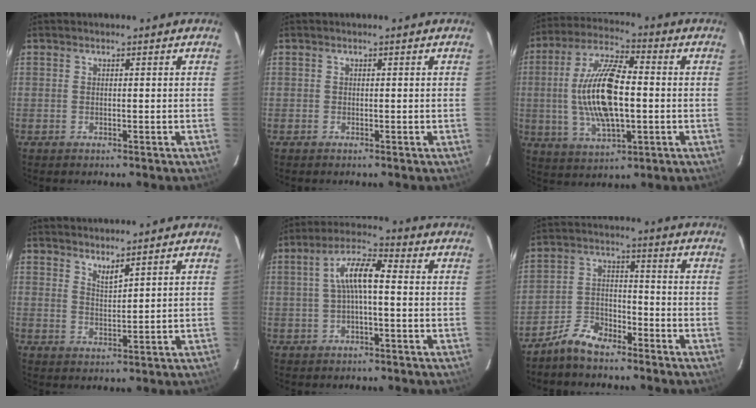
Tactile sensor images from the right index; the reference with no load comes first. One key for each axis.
{"total": 0.0}
{"total": 16.1, "fx": -0.8, "fy": 6.0, "fz": 14.9, "tx": -0.300, "ty": 0.006, "tz": -0.012}
{"total": 2.8, "fx": 2.4, "fy": 0.2, "fz": 1.3, "tx": -0.022, "ty": -0.002, "tz": 0.041}
{"total": 7.3, "fx": 0.0, "fy": 2.0, "fz": 7.1, "tx": -0.141, "ty": 0.020, "tz": 0.002}
{"total": 7.3, "fx": -6.1, "fy": 2.8, "fz": 2.8, "tx": -0.068, "ty": 0.018, "tz": -0.117}